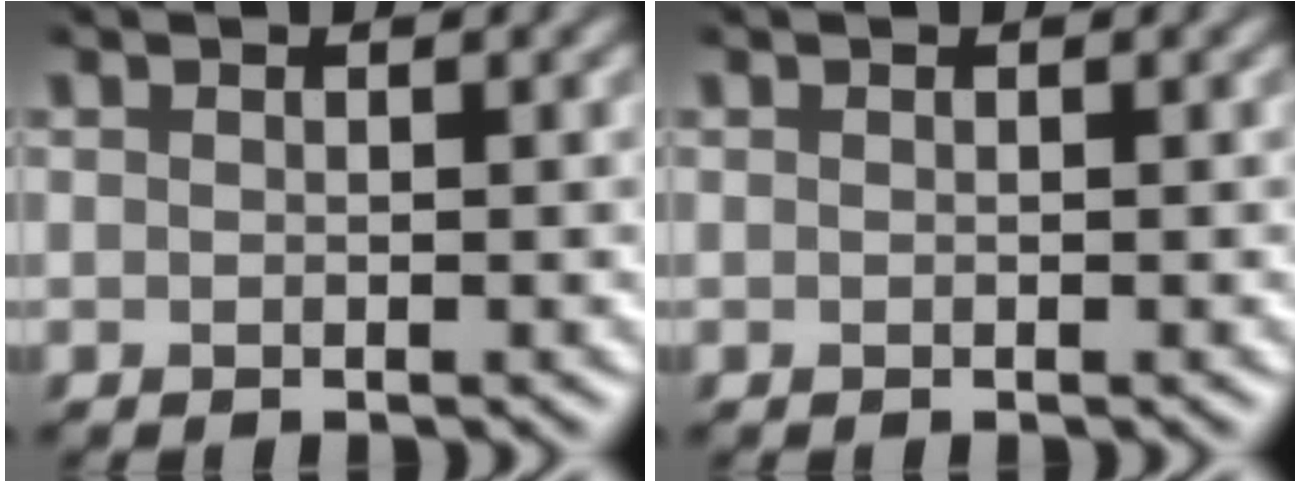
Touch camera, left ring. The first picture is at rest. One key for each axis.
{"total": 0.0}